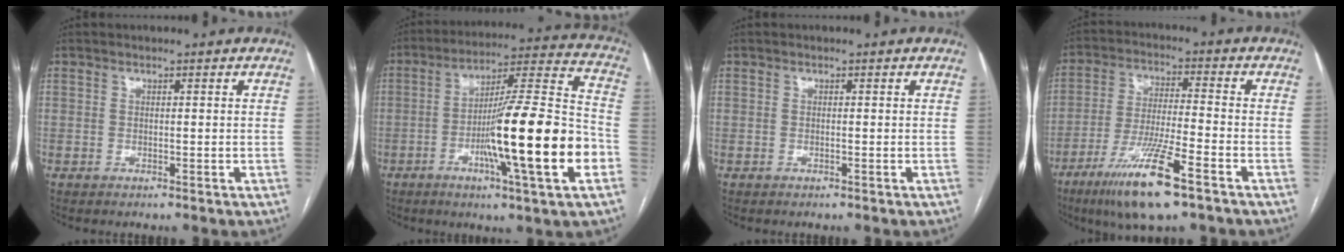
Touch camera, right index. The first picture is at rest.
{"total": 20.6, "force": [-5.9, 0.4, 19.7], "torque": [-0.302, -0.005, -0.096]}
{"total": 0.0}
{"total": 12.6, "force": [-7.5, 0.9, 10.1], "torque": [-0.200, -0.030, -0.134]}